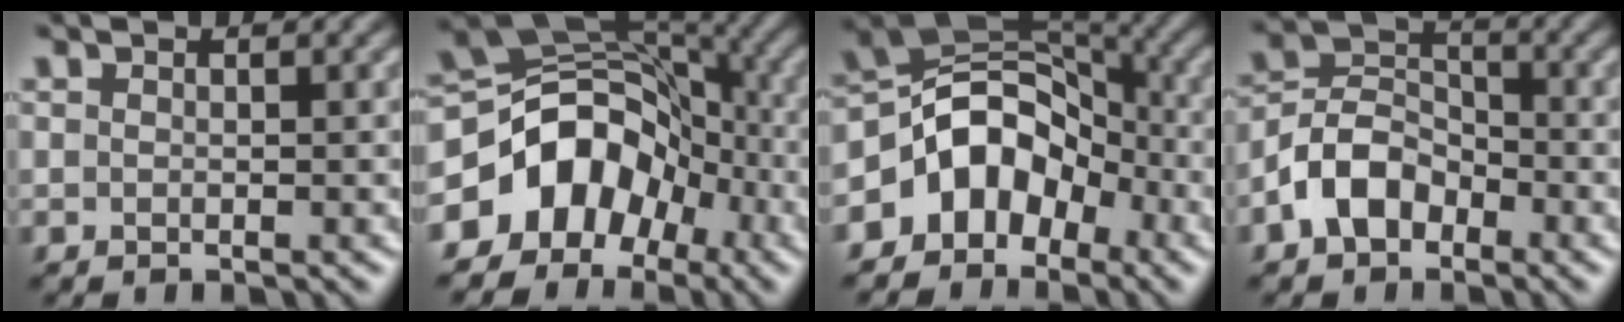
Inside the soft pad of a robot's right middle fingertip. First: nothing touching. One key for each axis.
{"total": 9.5, "fx": -4.2, "fy": 7.1, "fz": 4.7, "tx": -0.068, "ty": 0.014, "tz": -0.090}
{"total": 7.6, "fx": -3.4, "fy": 5.4, "fz": 4.0, "tx": -0.045, "ty": 0.017, "tz": -0.077}
{"total": 5.1, "fx": -2.6, "fy": 3.5, "fz": 2.6, "tx": -0.050, "ty": 0.007, "tz": -0.061}